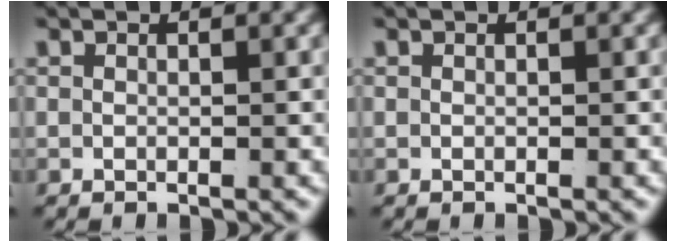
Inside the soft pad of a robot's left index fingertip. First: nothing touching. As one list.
[{"total": 0.0}]